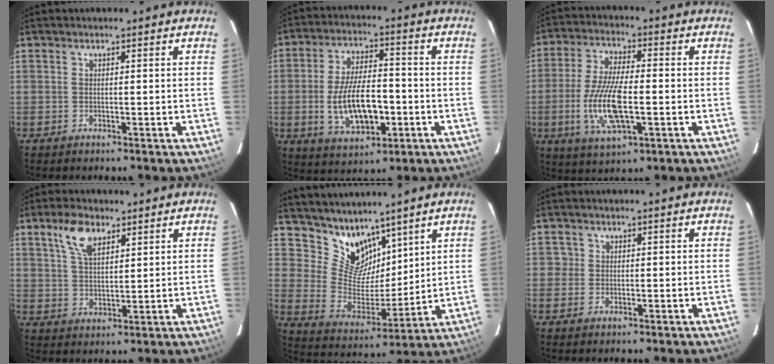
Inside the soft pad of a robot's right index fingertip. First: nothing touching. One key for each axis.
{"total": 13.0, "fx": -3.0, "fy": 6.0, "fz": 11.1, "tx": -0.221, "ty": -0.001, "tz": -0.038}
{"total": 12.9, "fx": -2.8, "fy": 4.4, "fz": 11.8, "tx": -0.245, "ty": -0.007, "tz": -0.050}
{"total": 7.0, "fx": 4.1, "fy": 3.2, "fz": 4.6, "tx": -0.090, "ty": 0.012, "tz": 0.078}
{"total": 10.7, "fx": 8.5, "fy": 5.8, "fz": 2.9, "tx": -0.051, "ty": -0.004, "tz": 0.173}
{"total": 1.4, "fx": 0.0, "fy": 1.4, "fz": 0.1, "tx": 0.005, "ty": 0.005, "tz": -0.003}